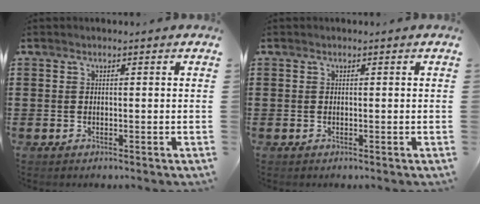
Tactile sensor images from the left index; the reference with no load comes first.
{"total": 0.0}